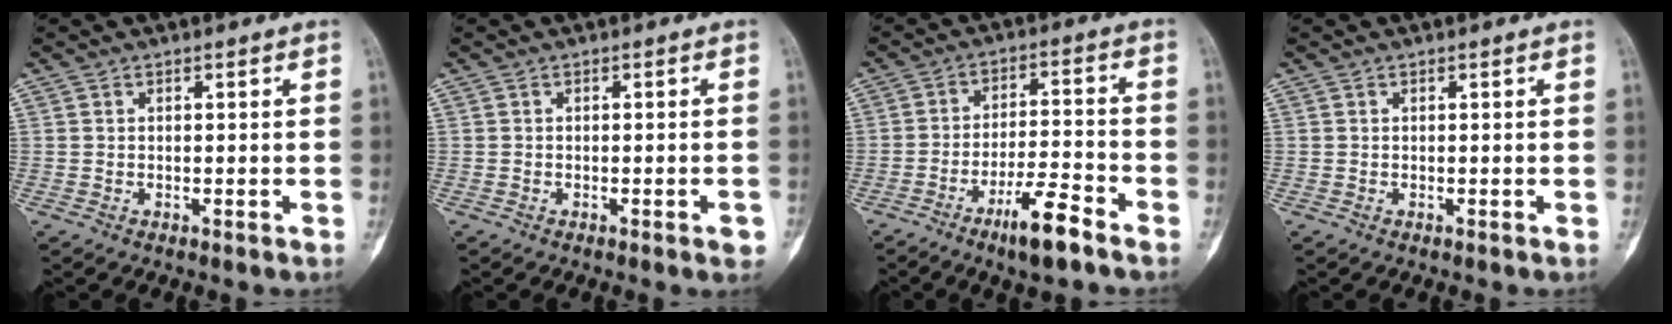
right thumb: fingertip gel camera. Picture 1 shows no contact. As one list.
[{"total": 2.0, "force": [-0.9, 0.5, 1.7], "torque": [-0.021, 0.003, -0.012]}, {"total": 9.4, "force": [-6.1, 1.9, 6.9], "torque": [-0.123, 0.037, -0.103]}, {"total": 0.0}]